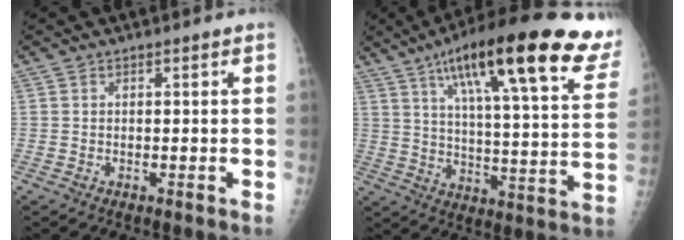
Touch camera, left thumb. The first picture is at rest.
{"total": 29.4, "force": [17.1, 6.2, 23.2], "torque": [-0.316, -0.029, 0.246]}